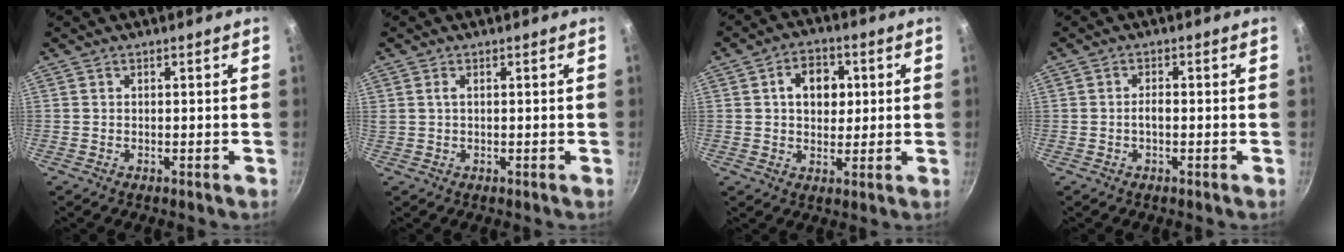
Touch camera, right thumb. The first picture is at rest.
{"total": 1.1, "force": [0.3, 0.6, 0.9], "torque": [-0.017, 0.002, 0.006]}
{"total": 8.0, "force": [1.7, 6.0, 5.1], "torque": [-0.051, 0.003, 0.020]}
{"total": 1.7, "force": [-0.4, 0.8, 1.5], "torque": [-0.023, 0.010, -0.008]}